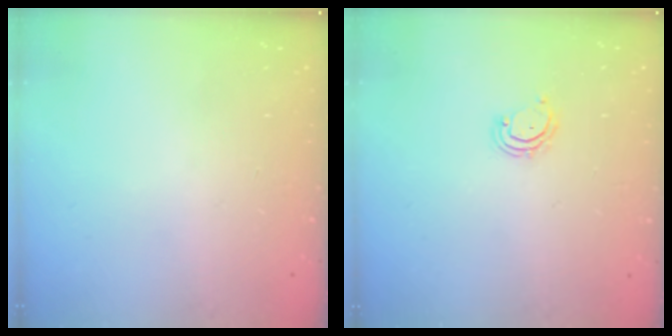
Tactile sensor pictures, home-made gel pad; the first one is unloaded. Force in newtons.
{"total": 3.5, "press": 3.5, "slide": 0.2}